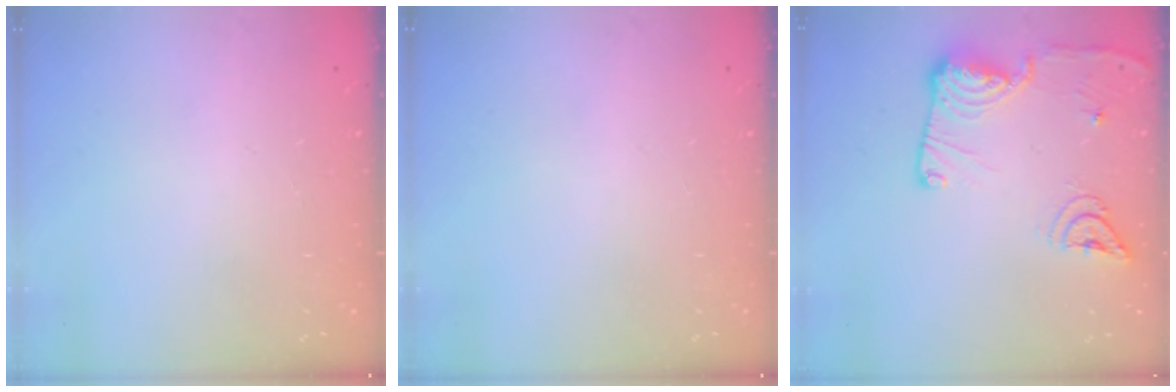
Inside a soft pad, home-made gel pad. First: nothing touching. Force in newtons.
{"total": 0.0}
{"total": 15.4, "press": 15.3, "slide": 1.9}